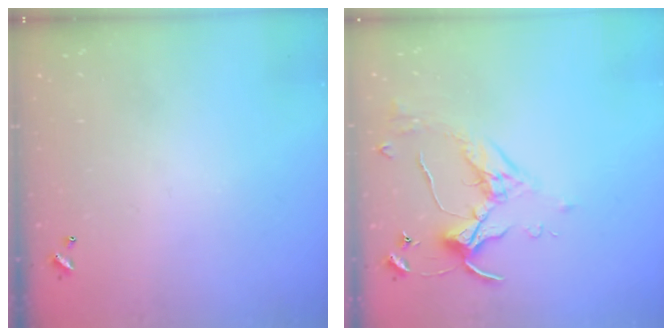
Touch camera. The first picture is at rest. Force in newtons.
{"total": 4.0, "press": 3.9, "slide": 0.5}